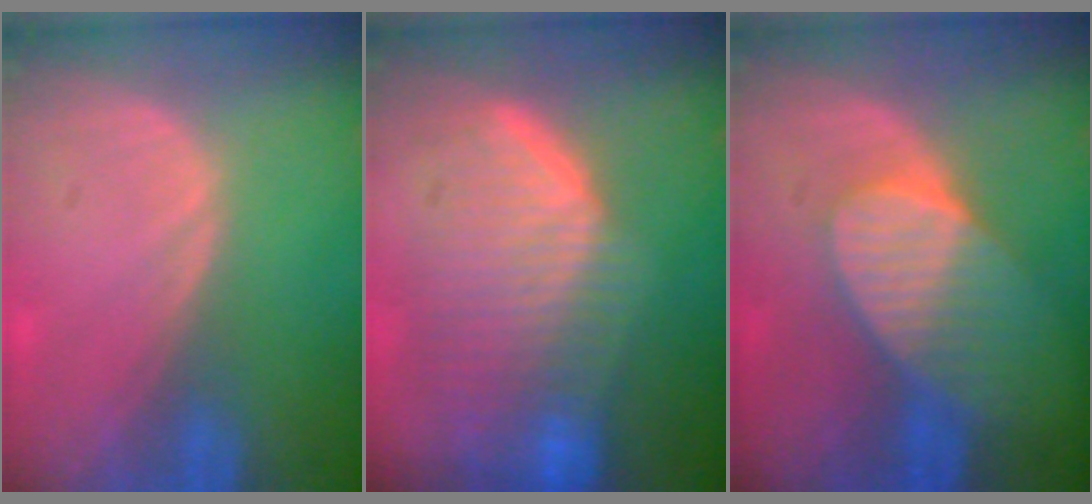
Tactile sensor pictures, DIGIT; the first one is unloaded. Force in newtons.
{"total": 10.0, "press": 9.0, "slide": 4.4}
{"total": 7.2, "press": 7.0, "slide": 1.7}